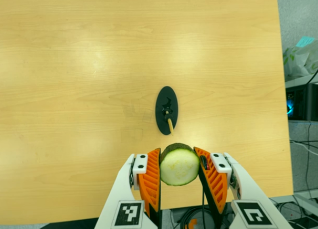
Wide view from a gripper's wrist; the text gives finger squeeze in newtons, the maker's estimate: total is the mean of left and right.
{"total": 11.5, "left": 10.5, "right": 12.4}